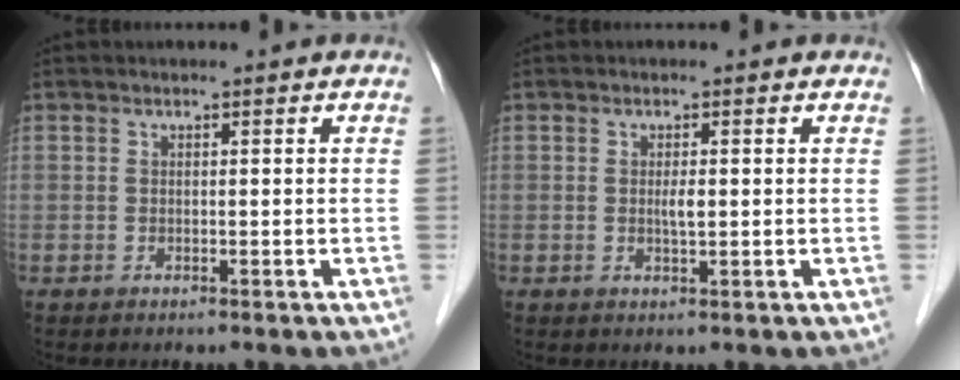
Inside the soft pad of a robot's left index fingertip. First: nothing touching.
{"total": 1.6, "force": [0.1, 0.3, 1.5], "torque": [-0.030, 0.000, 0.002]}